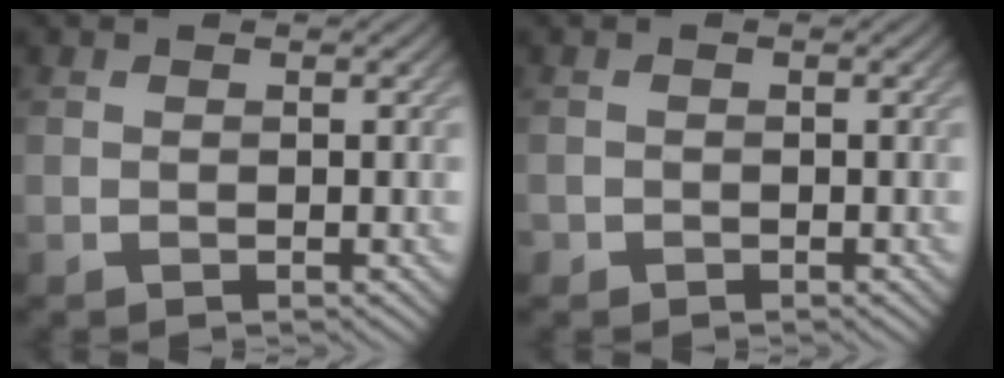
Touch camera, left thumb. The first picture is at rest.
{"total": 0.8, "force": [-0.4, 0.7, -0.1], "torque": [0.007, -0.004, -0.011]}